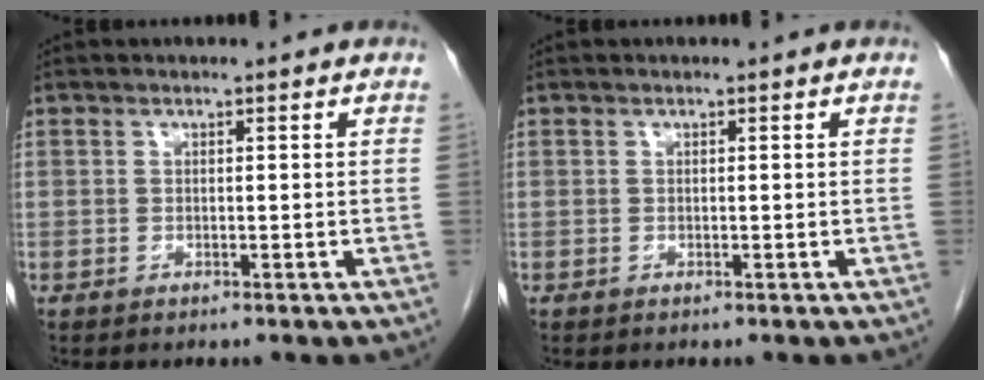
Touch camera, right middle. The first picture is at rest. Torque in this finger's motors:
{"motor_torque": [-0.01, -0.01, 0.01, 0.00]}